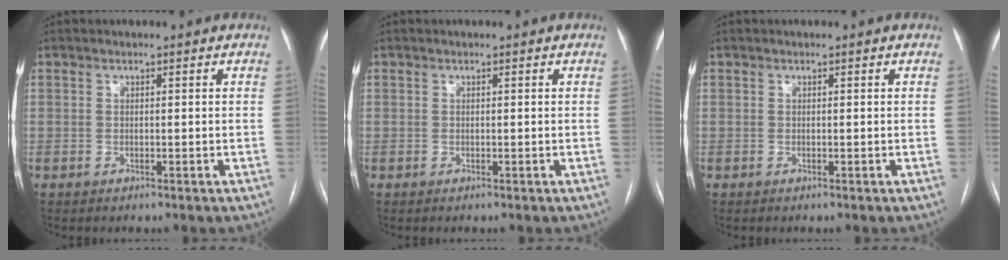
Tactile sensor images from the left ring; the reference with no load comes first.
{"total": 0.0}
{"total": 0.0}